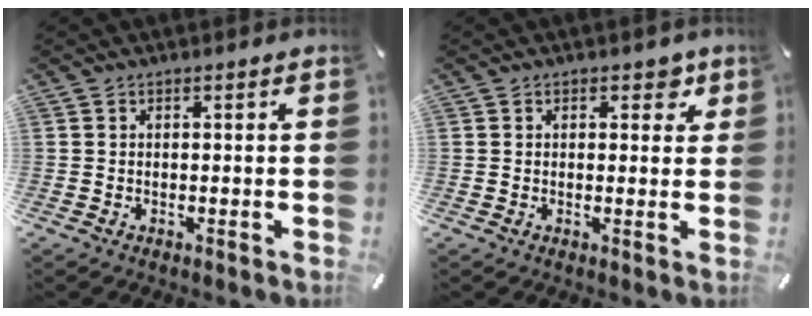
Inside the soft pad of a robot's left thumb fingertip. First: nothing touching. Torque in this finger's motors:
{"motor_torque": [0.10, -0.35, -0.13, 0.16, -0.02]}